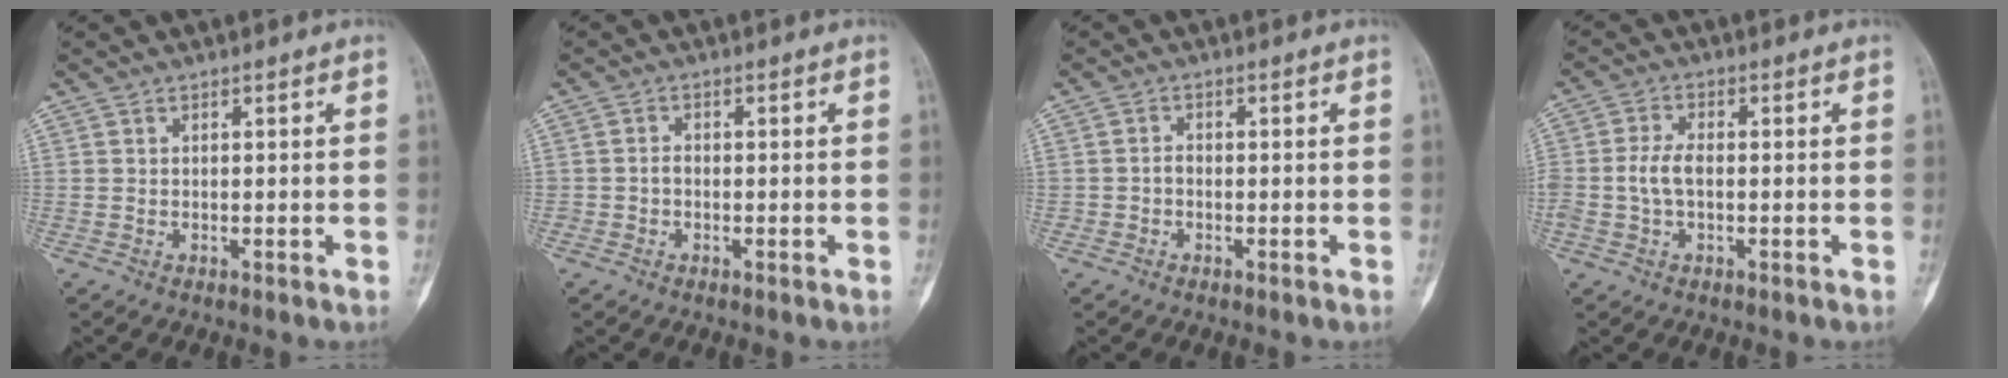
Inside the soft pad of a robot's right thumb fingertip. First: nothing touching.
{"total": 1.4, "force": [-0.4, 1.2, 0.7], "torque": [-0.004, 0.006, -0.009]}
{"total": 1.4, "force": [-0.5, 1.2, 0.7], "torque": [-0.004, 0.007, -0.011]}
{"total": 4.6, "force": [-0.6, 2.7, 3.8], "torque": [-0.086, 0.012, -0.013]}